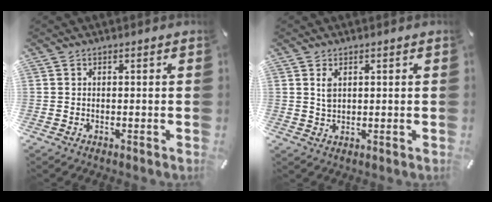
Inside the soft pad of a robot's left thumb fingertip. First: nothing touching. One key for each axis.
{"total": 2.5, "fx": 0.9, "fy": 1.3, "fz": 1.9, "tx": -0.036, "ty": 0.000, "tz": 0.014}